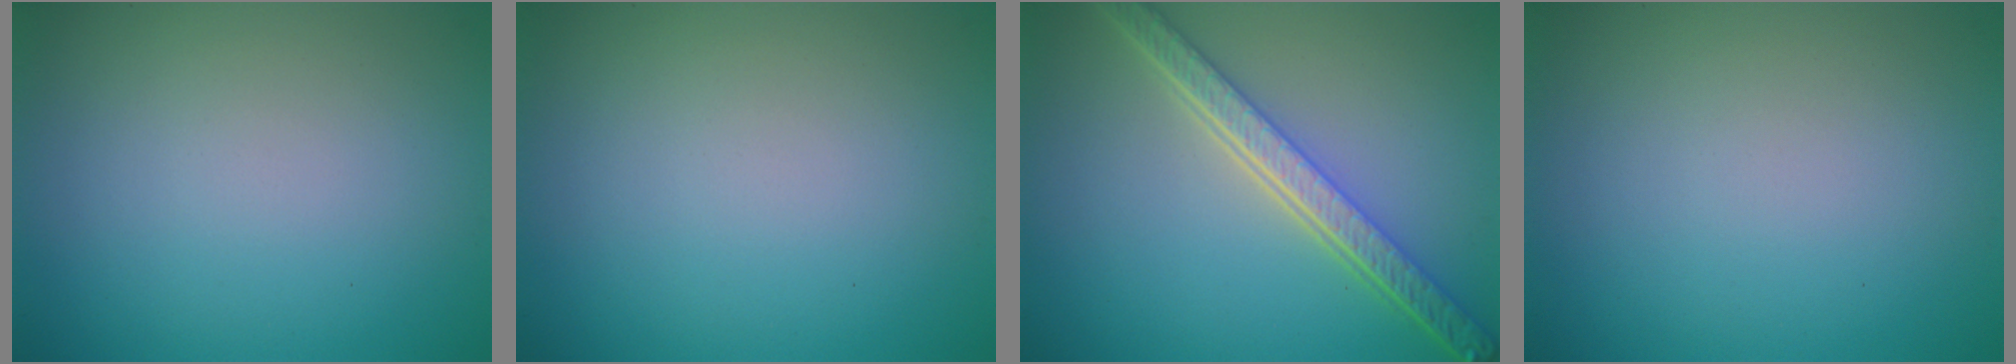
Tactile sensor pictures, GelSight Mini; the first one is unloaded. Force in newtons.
{"total": 0.0}
{"total": 5.7, "press": 4.4, "slide": 3.7}
{"total": 0.0}